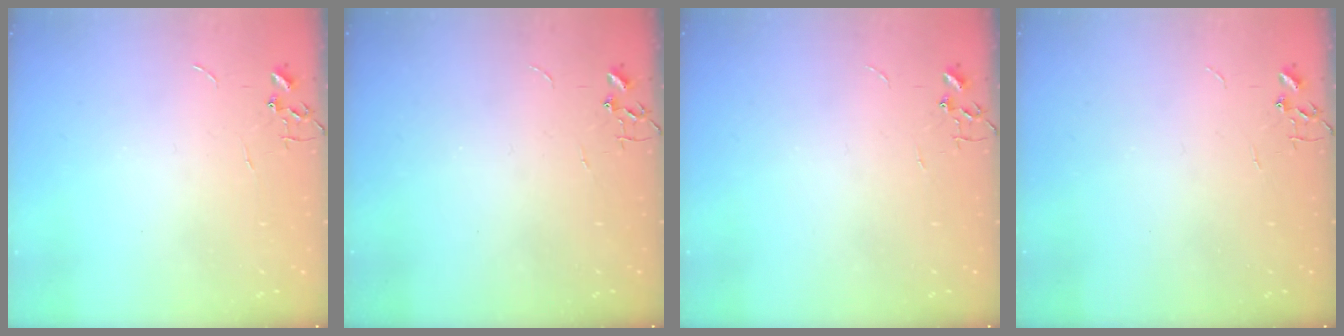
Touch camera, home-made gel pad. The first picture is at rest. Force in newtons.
{"total": 0.0}
{"total": 0.0}
{"total": 0.0}